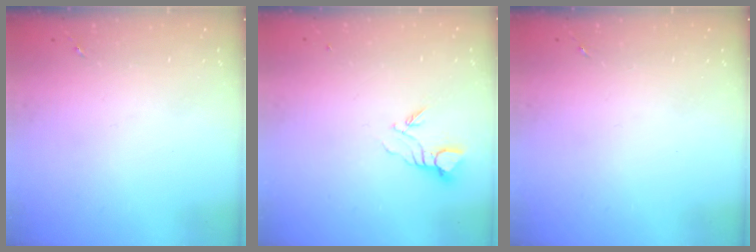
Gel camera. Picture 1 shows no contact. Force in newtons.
{"total": 3.7, "press": 3.7, "slide": 0.1}
{"total": 0.0}